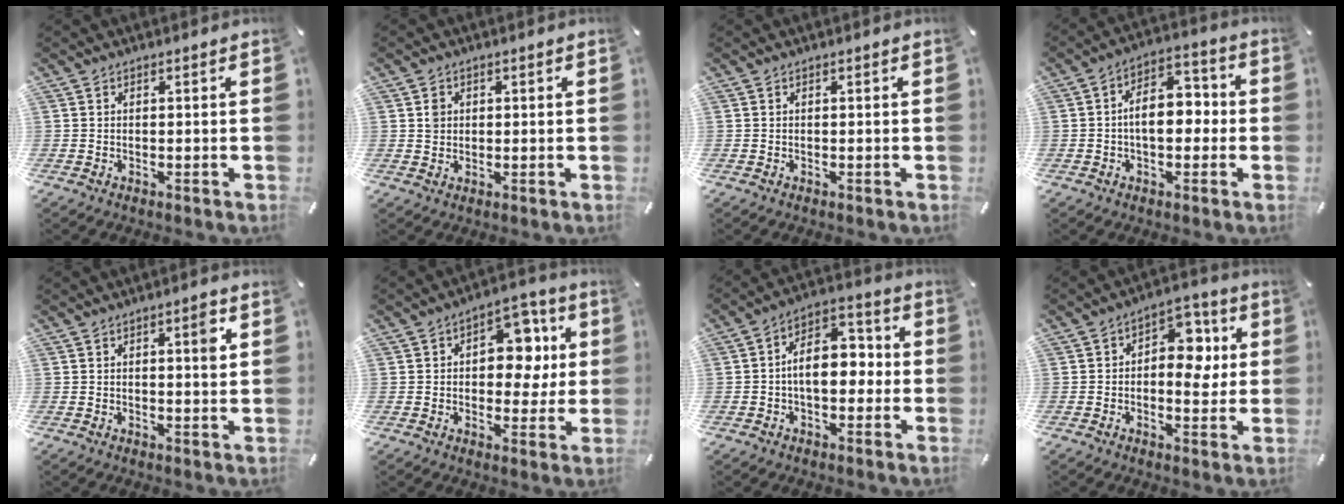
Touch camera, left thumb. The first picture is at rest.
{"total": 2.3, "force": [0.5, 2.2, 0.4], "torque": [-0.004, 0.003, 0.005]}
{"total": 0.0}
{"total": 9.5, "force": [-1.0, 6.0, 7.4], "torque": [-0.097, 0.013, -0.020]}
{"total": 4.4, "force": [1.4, 1.4, 3.9], "torque": [-0.041, -0.009, 0.013]}
{"total": 11.4, "force": [2.3, 8.2, 7.5], "torque": [-0.084, -0.016, 0.036]}
{"total": 10.8, "force": [-1.0, 6.8, 8.3], "torque": [-0.119, 0.006, -0.018]}
{"total": 10.3, "force": [0.8, 7.0, 7.5], "torque": [-0.087, -0.002, 0.010]}